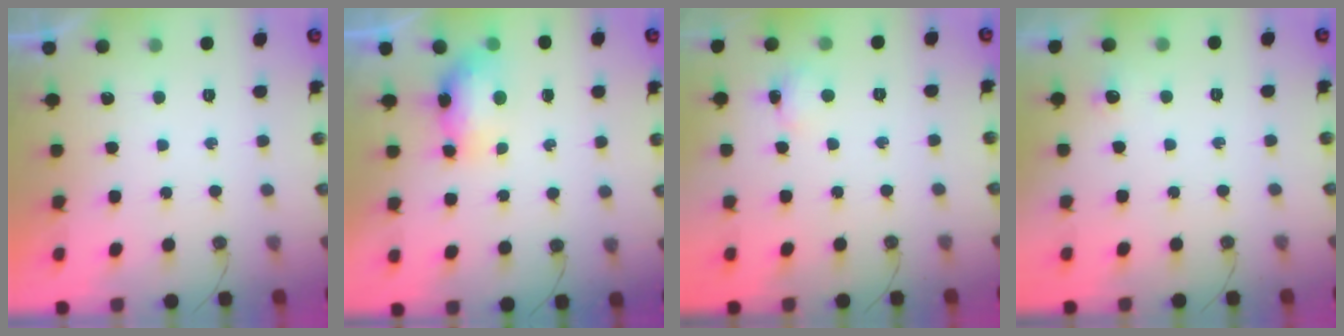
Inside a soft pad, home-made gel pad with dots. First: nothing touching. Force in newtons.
{"total": 7.2, "press": 7.1, "slide": 1.0}
{"total": 3.5, "press": 3.4, "slide": 0.7}
{"total": 4.9, "press": 4.8, "slide": 1.1}